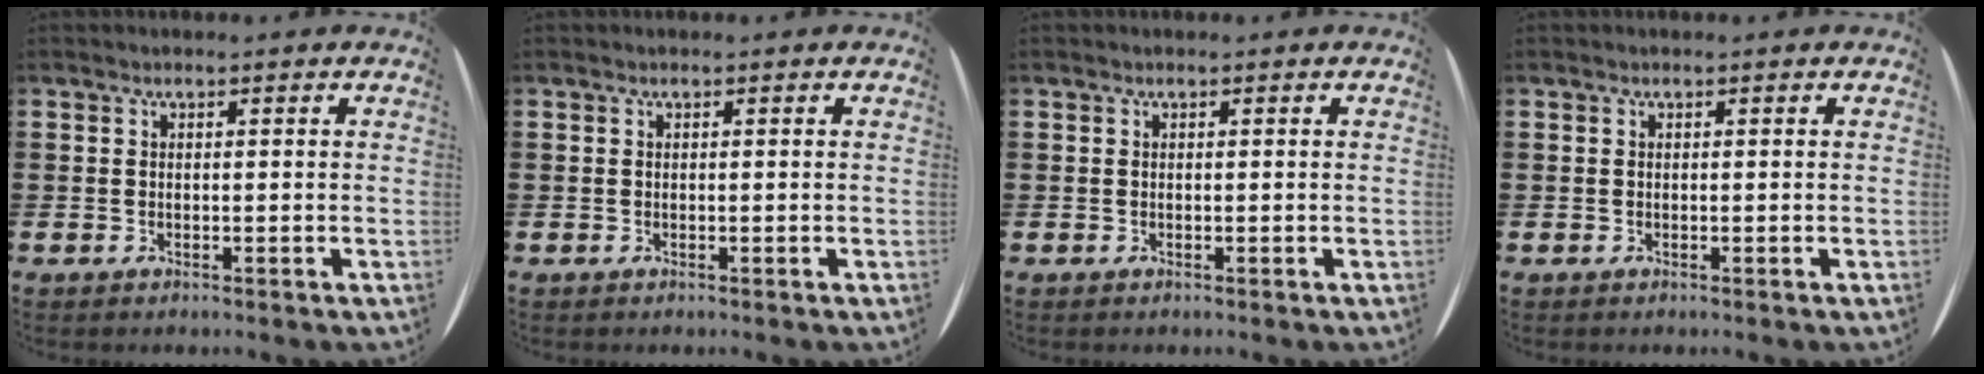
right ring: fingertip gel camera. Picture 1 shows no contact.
{"total": 0.0}
{"total": 0.0}
{"total": 0.0}